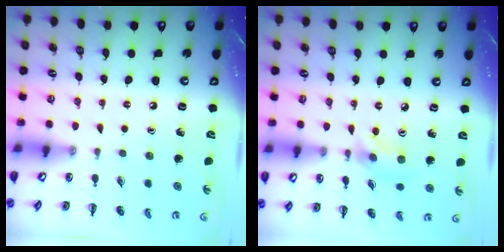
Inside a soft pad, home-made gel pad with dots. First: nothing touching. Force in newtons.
{"total": 2.7, "press": 2.6, "slide": 0.6}